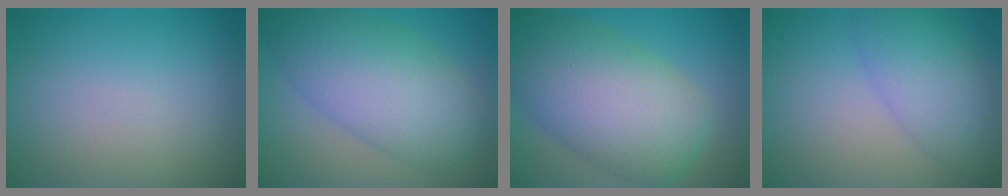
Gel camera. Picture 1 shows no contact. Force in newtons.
{"total": 8.9, "press": 8.9, "slide": 0.0}
{"total": 11.2, "press": 11.2, "slide": 0.3}
{"total": 5.6, "press": 5.6, "slide": 0.2}